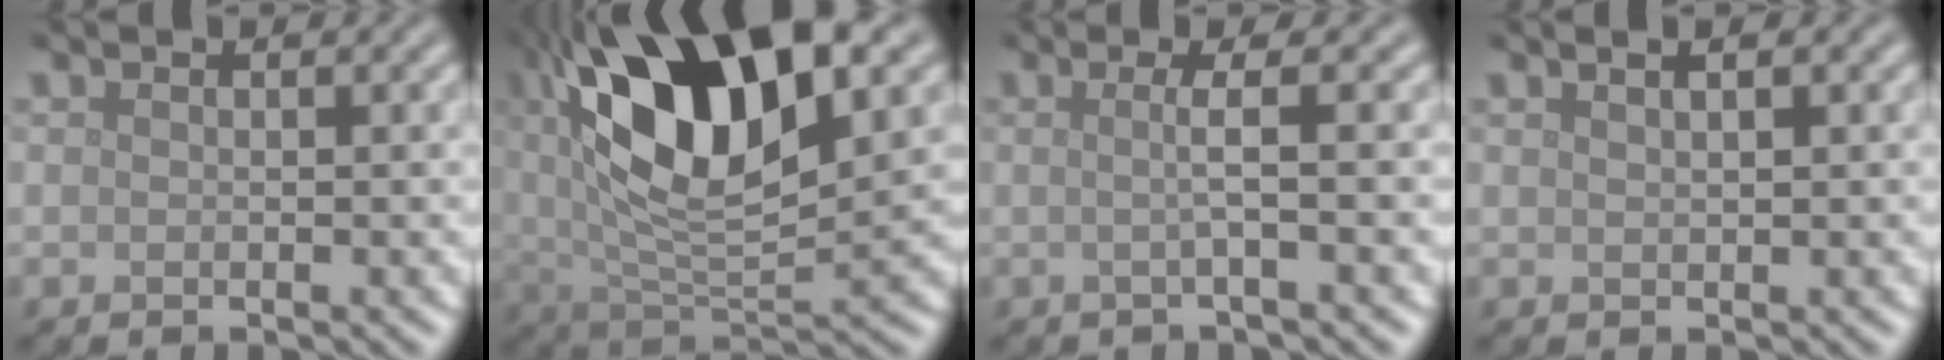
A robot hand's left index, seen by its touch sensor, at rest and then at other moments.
{"total": 13.6, "force": [5.4, 5.2, 11.3], "torque": [-0.198, 0.014, 0.087]}
{"total": 2.3, "force": [0.0, 0.4, 2.3], "torque": [-0.038, 0.001, -0.010]}
{"total": 1.6, "force": [1.0, 0.5, 1.1], "torque": [-0.006, 0.000, 0.005]}